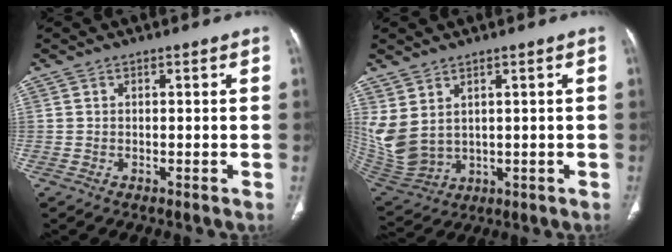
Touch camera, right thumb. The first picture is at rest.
{"total": 10.6, "force": [3.4, 6.8, 7.4], "torque": [-0.164, -0.015, 0.093]}